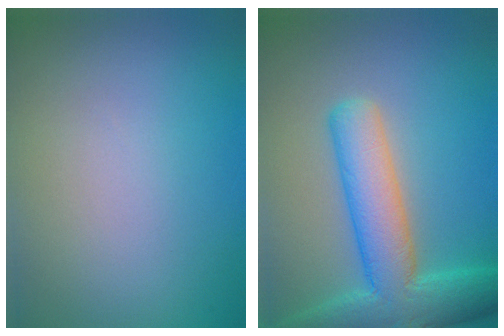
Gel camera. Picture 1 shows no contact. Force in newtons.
{"total": 8.5, "press": 8.5, "slide": 0.5}